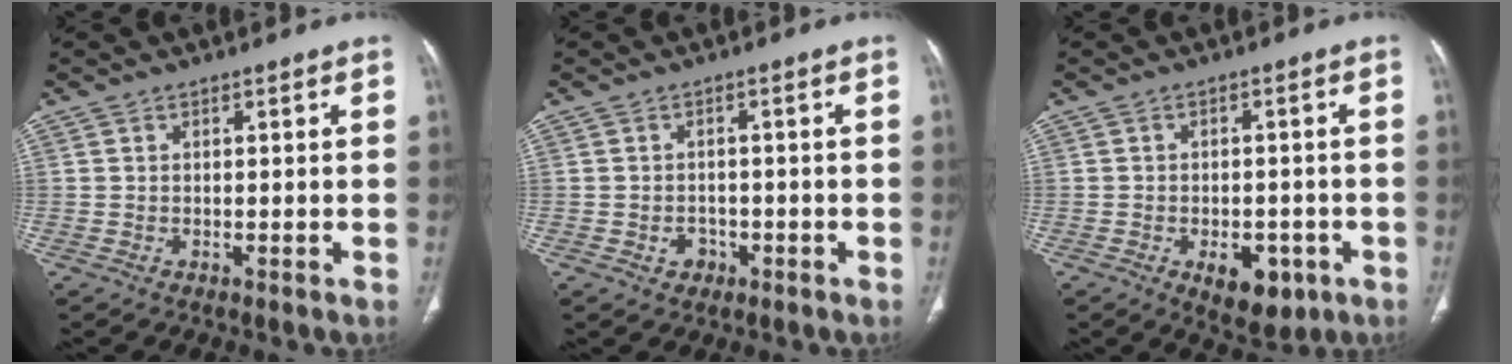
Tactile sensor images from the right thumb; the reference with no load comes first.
{"total": 2.5, "force": [-1.0, 2.1, 0.8], "torque": [-0.001, 0.010, -0.010]}
{"total": 8.1, "force": [-3.4, 4.7, 5.6], "torque": [-0.056, 0.009, -0.034]}